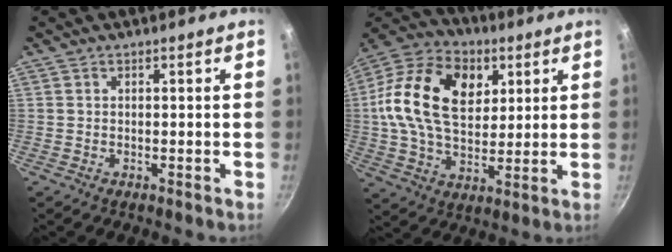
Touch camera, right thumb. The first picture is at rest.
{"total": 20.8, "force": [5.0, 14.0, 14.6], "torque": [-0.246, 0.006, 0.074]}